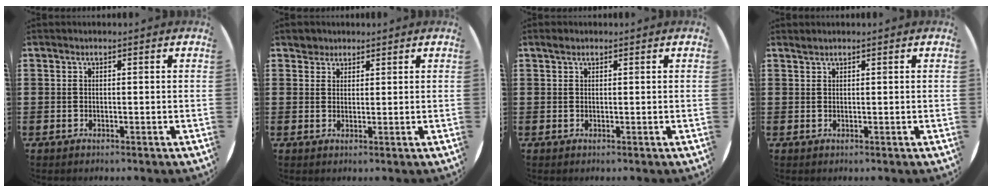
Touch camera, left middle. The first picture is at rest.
{"total": 2.0, "force": [1.8, 1.0, -0.1], "torque": [0.007, -0.001, 0.034]}
{"total": 0.7, "force": [0.6, 0.3, 0.2], "torque": [0.002, -0.001, 0.010]}
{"total": 0.5, "force": [0.5, -0.1, 0.0], "torque": [-0.001, 0.000, 0.011]}